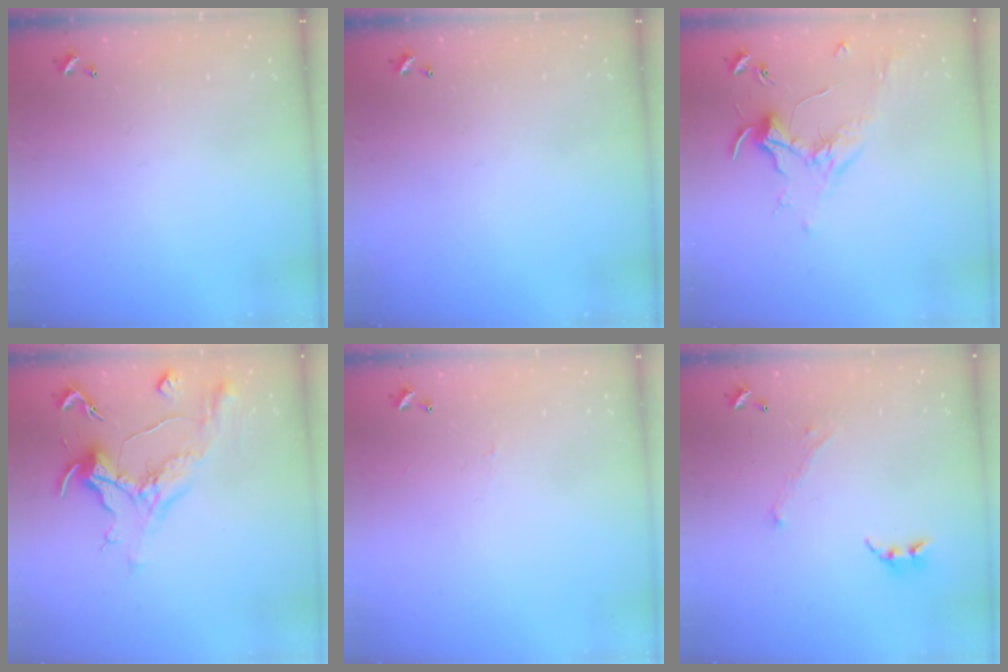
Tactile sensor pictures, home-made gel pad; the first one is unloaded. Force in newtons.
{"total": 0.0}
{"total": 1.7, "press": 1.5, "slide": 0.9}
{"total": 1.6, "press": 1.5, "slide": 0.6}
{"total": 0.8, "press": 0.7, "slide": 0.5}
{"total": 1.7, "press": 1.6, "slide": 0.5}